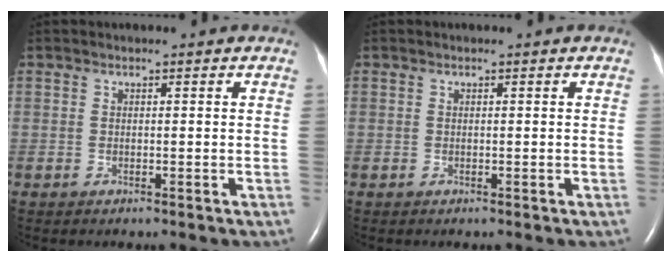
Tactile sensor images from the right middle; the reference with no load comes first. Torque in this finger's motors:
{"motor_torque": [-0.15, 0.06, -0.03, 0.00]}